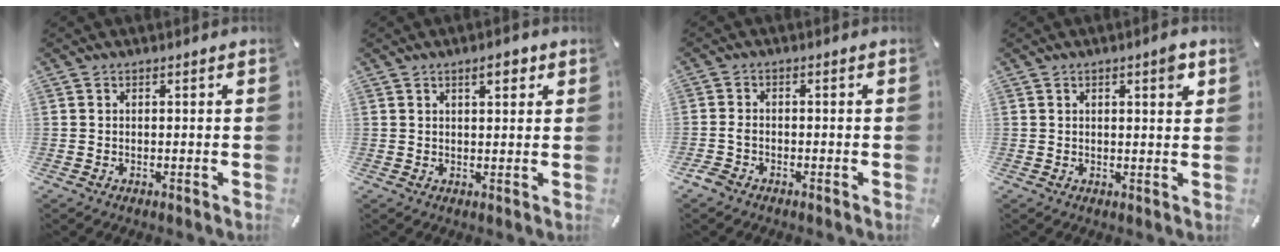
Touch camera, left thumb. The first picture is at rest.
{"total": 4.1, "force": [2.2, 1.6, 3.1], "torque": [-0.042, -0.004, 0.032]}
{"total": 2.4, "force": [-1.6, 1.5, 1.0], "torque": [-0.032, 0.004, -0.035]}
{"total": 3.7, "force": [1.7, 1.0, 3.1], "torque": [-0.048, -0.002, 0.024]}